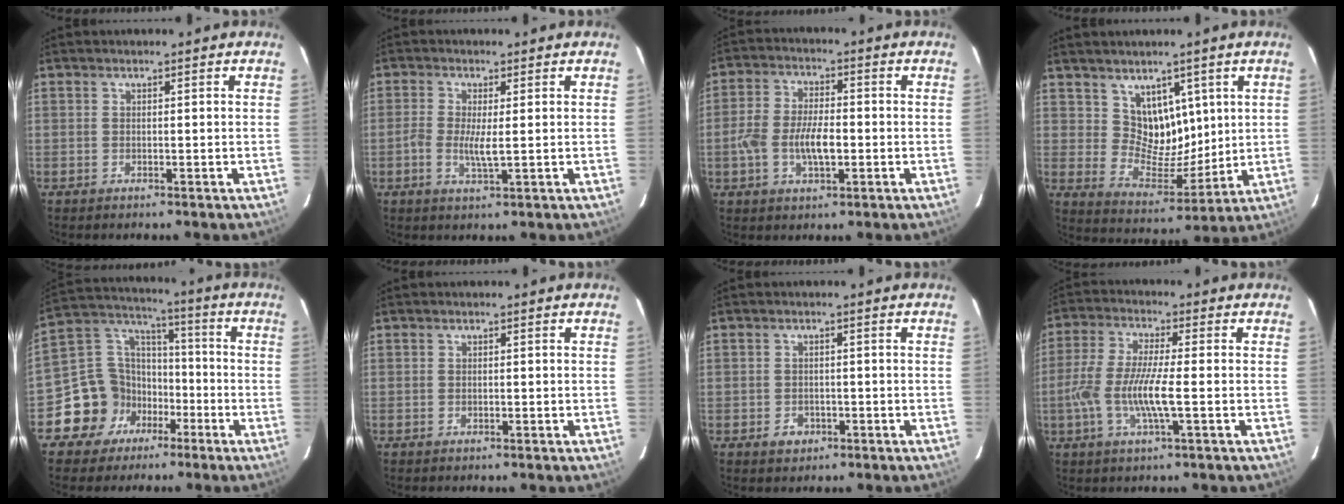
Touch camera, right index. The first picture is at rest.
{"total": 4.1, "force": [-0.5, 0.8, 3.9], "torque": [-0.087, -0.004, -0.013]}
{"total": 8.6, "force": [-2.1, 4.0, 7.4], "torque": [-0.150, 0.004, -0.038]}
{"total": 9.3, "force": [4.5, 7.0, 4.1], "torque": [-0.062, -0.003, 0.094]}
{"total": 12.6, "force": [-6.0, 10.7, 3.1], "torque": [-0.073, 0.053, -0.090]}
{"total": 0.7, "force": [-0.1, 0.4, 0.5], "torque": [-0.009, 0.002, -0.003]}
{"total": 3.0, "force": [-1.3, 2.6, 0.9], "torque": [-0.020, 0.003, -0.015]}
{"total": 10.2, "force": [-2.3, 1.5, 9.8], "torque": [-0.202, -0.005, -0.047]}